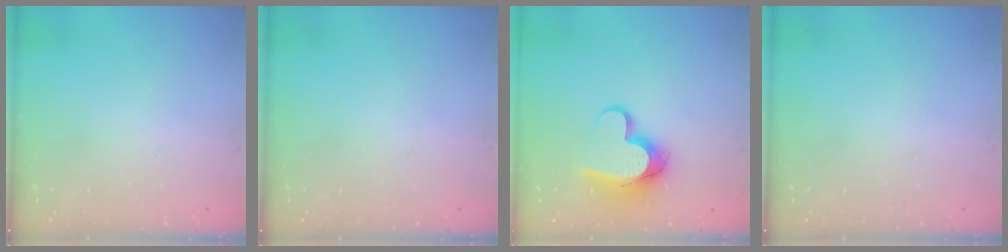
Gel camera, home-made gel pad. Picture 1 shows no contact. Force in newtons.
{"total": 0.0}
{"total": 12.7, "press": 12.7, "slide": 1.4}
{"total": 0.0}